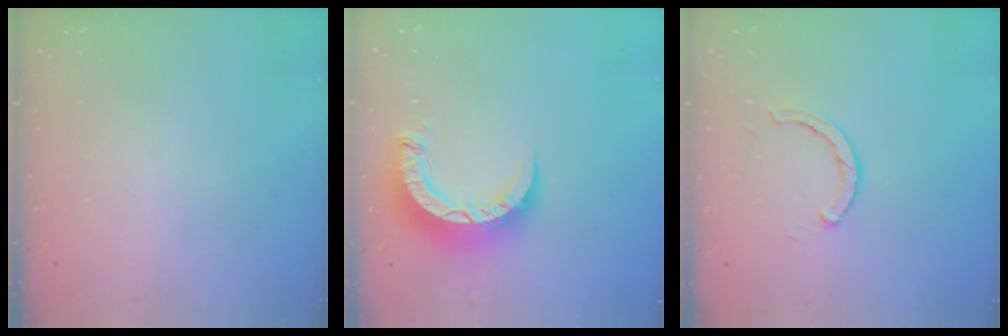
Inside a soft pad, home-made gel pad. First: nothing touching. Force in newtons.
{"total": 8.8, "press": 8.8, "slide": 0.8}
{"total": 2.9, "press": 2.9, "slide": 0.5}